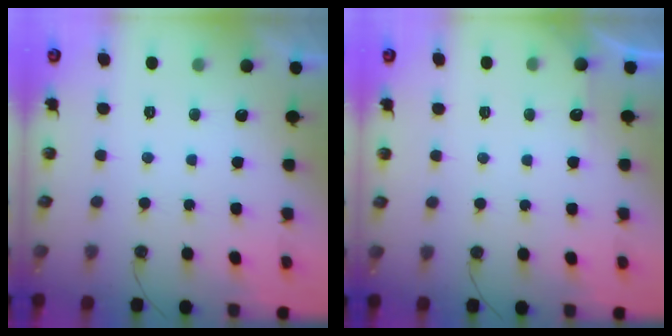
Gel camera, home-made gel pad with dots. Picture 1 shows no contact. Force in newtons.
{"total": 2.9, "press": 2.9, "slide": 0.3}